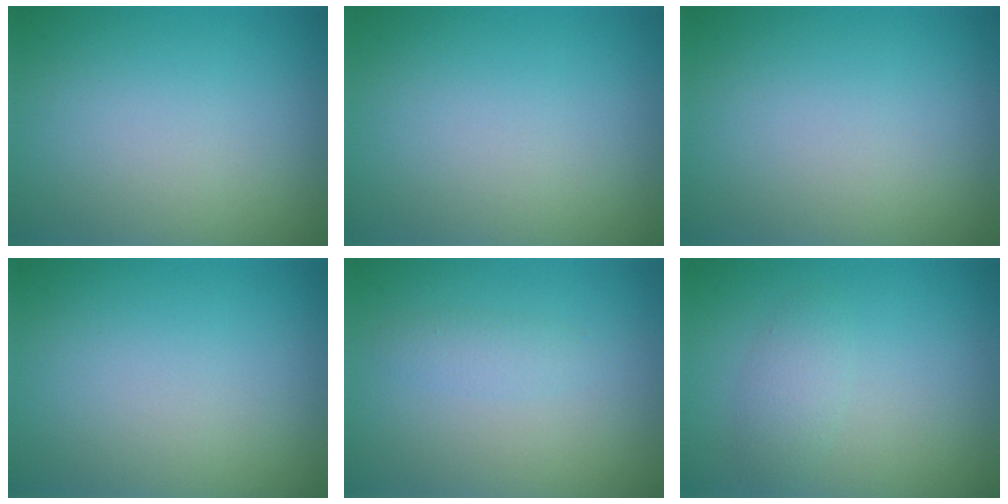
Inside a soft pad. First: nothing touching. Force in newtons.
{"total": 0.0}
{"total": 0.0}
{"total": 0.0}
{"total": 1.1, "press": 1.1, "slide": 0.0}
{"total": 1.8, "press": 1.8, "slide": 0.1}